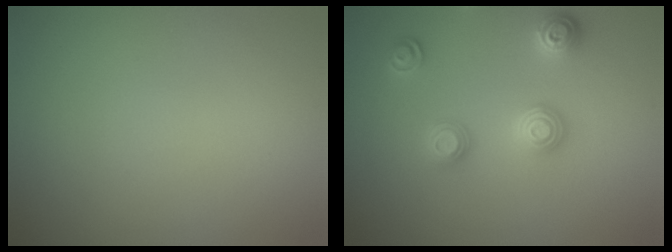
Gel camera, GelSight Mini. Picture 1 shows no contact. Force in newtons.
{"total": 3.2, "press": 3.0, "slide": 1.0}